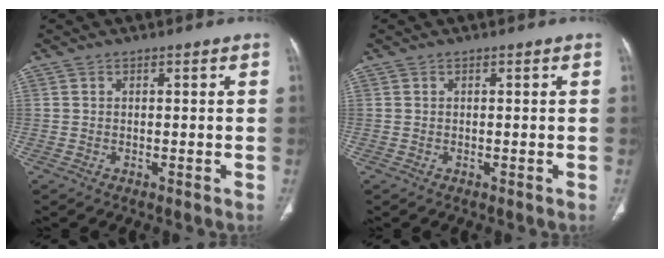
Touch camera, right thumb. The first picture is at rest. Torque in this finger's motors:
{"motor_torque": [-0.15, 0.15, -0.13, 0.04, 0.00]}